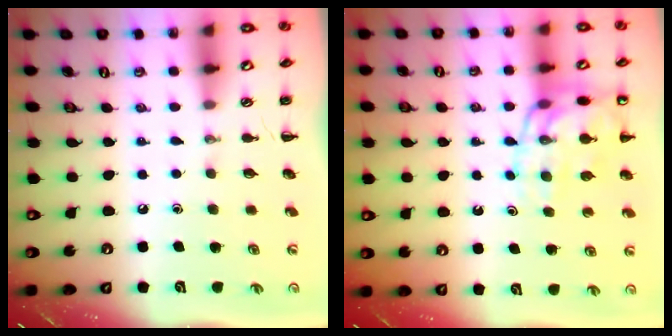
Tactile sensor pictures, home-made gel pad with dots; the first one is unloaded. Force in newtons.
{"total": 14.3, "press": 14.2, "slide": 2.3}